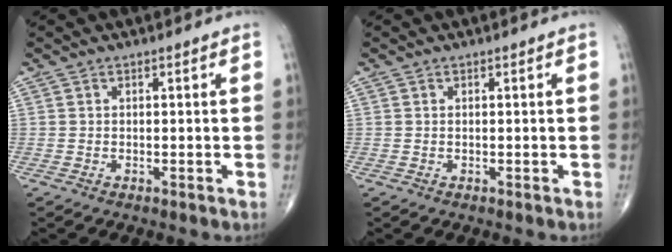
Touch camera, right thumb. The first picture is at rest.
{"total": 0.0}